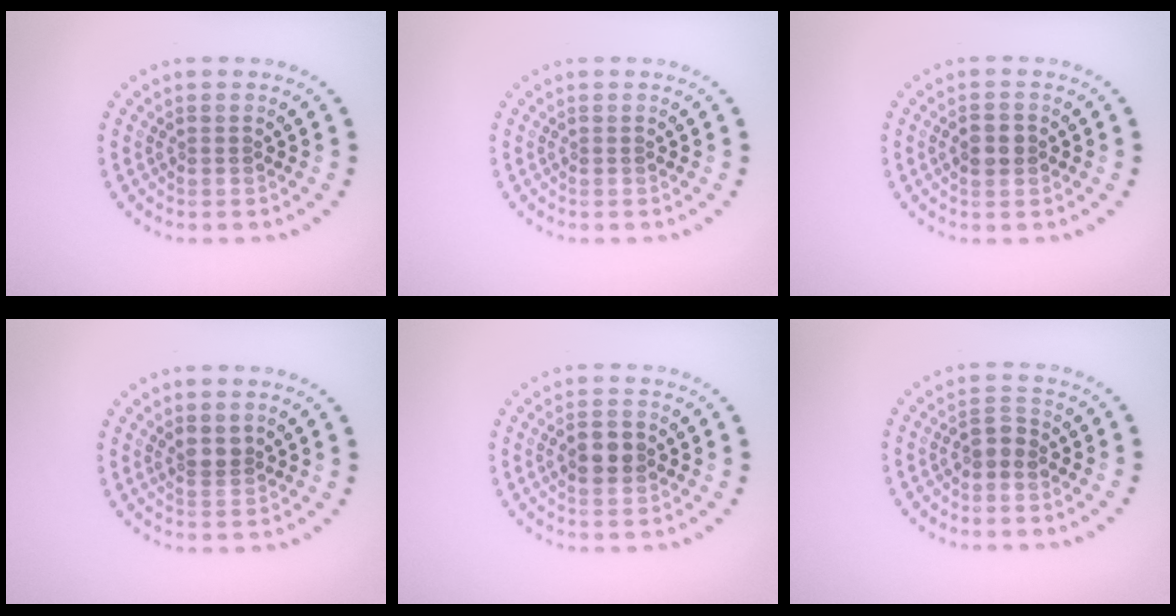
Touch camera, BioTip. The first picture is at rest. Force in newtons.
{"total": 0.0}
{"total": 2.4, "press": 2.4, "slide": 0.1}
{"total": 1.7, "press": 1.5, "slide": 0.9}
{"total": 3.0, "press": 3.0, "slide": 0.1}
{"total": 1.5, "press": 1.5, "slide": 0.5}